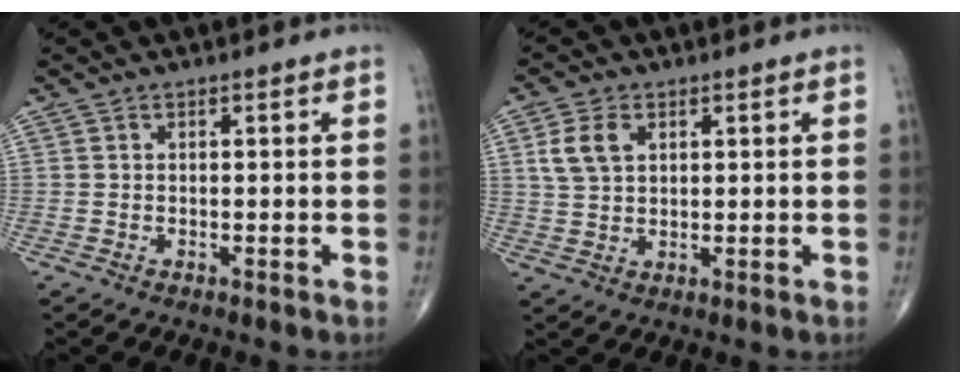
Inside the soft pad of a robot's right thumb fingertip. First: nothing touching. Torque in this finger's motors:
{"motor_torque": [0.00, 0.00, 0.12, -0.11, 0.05]}